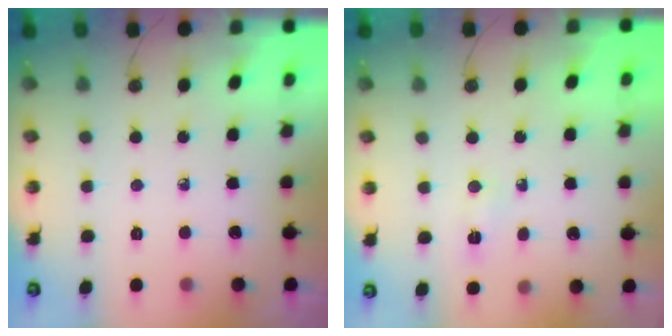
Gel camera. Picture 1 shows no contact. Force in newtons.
{"total": 2.6, "press": 2.6, "slide": 0.3}